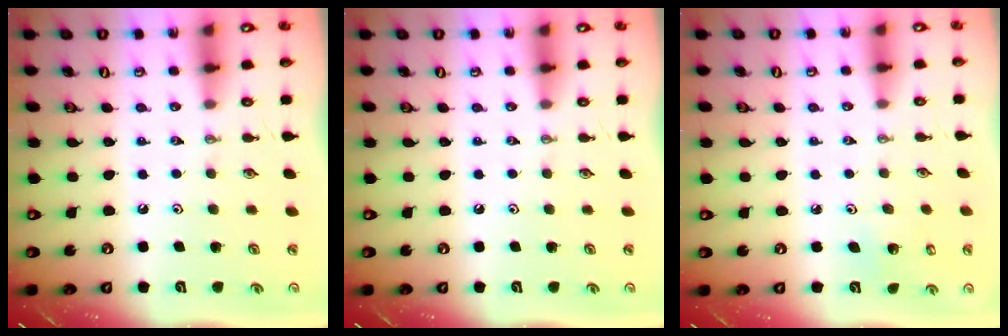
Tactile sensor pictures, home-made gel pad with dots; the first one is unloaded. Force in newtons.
{"total": 0.0}
{"total": 3.0, "press": 2.9, "slide": 0.3}